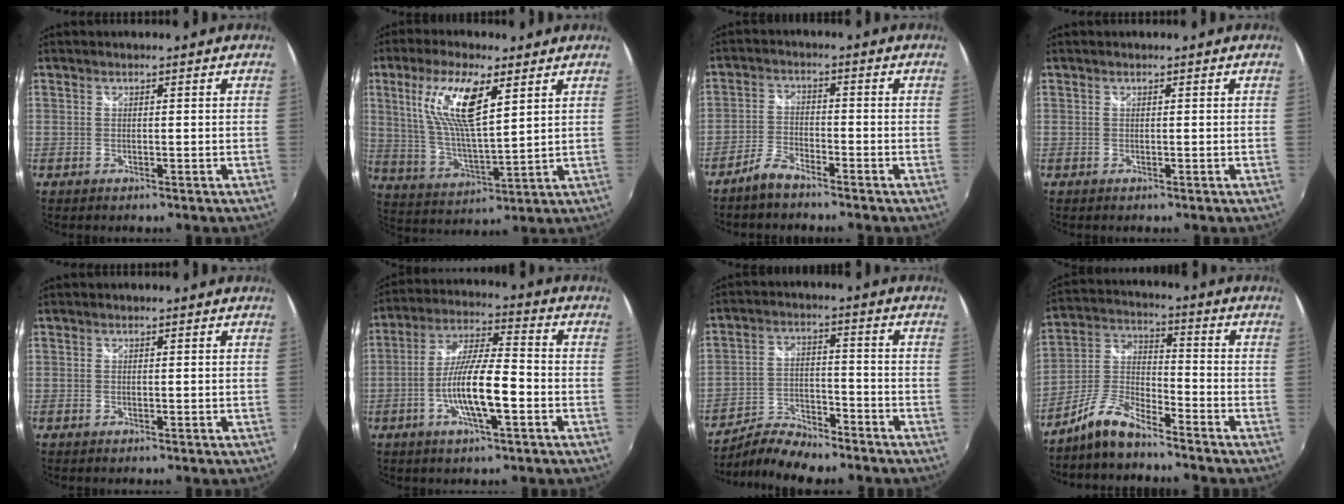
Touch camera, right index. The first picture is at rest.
{"total": 13.8, "force": [5.8, 3.7, 12.0], "torque": [-0.233, 0.005, 0.120]}
{"total": 4.3, "force": [-3.6, 1.2, 1.9], "torque": [-0.056, 0.006, -0.075]}
{"total": 0.0}
{"total": 0.0}
{"total": 11.6, "force": [-3.8, 2.2, 10.7], "torque": [-0.209, -0.003, -0.071]}
{"total": 9.9, "force": [-8.9, 2.6, 3.6], "torque": [-0.087, 0.000, -0.156]}
{"total": 8.4, "force": [-6.8, 2.0, 4.4], "torque": [-0.110, 0.021, -0.140]}